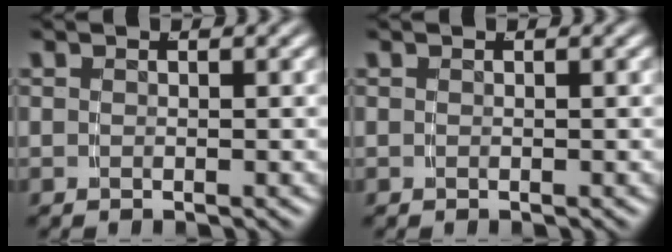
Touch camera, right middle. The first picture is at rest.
{"total": 0.0}